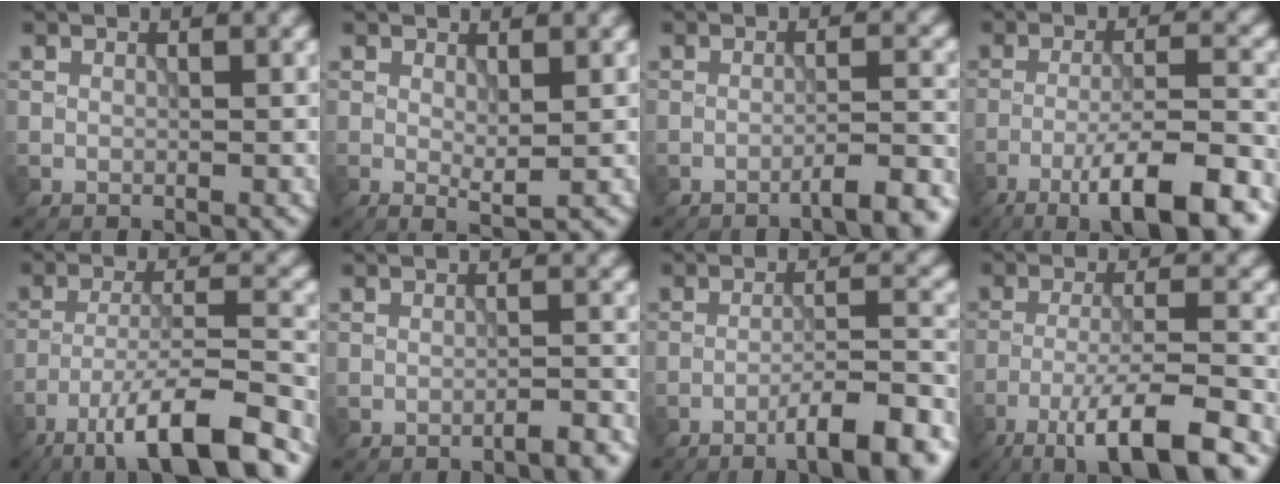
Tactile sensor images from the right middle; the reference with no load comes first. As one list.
[{"total": 1.6, "force": [0.3, 0.3, 1.6], "torque": [-0.028, -0.007, 0.007]}, {"total": 4.6, "force": [-3.1, 0.8, 3.2], "torque": [-0.037, 0.013, -0.052]}, {"total": 9.5, "force": [-5.6, 1.7, 7.5], "torque": [-0.118, 0.008, -0.094]}, {"total": 11.7, "force": [-7.9, 2.7, 8.2], "torque": [-0.135, 0.006, -0.132]}, {"total": 2.3, "force": [-1.7, 0.5, 1.5], "torque": [-0.012, 0.006, -0.031]}, {"total": 8.3, "force": [-5.5, 1.4, 6.0], "torque": [-0.079, 0.016, -0.082]}, {"total": 9.5, "force": [-6.2, 1.9, 7.1], "torque": [-0.113, 0.003, -0.107]}]